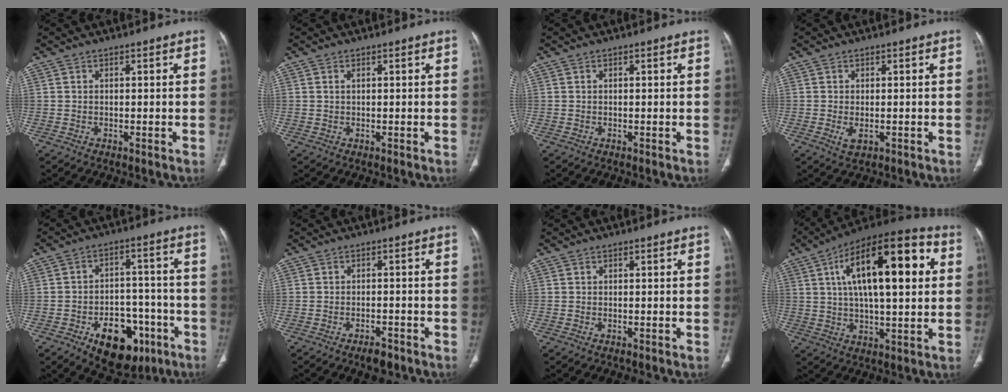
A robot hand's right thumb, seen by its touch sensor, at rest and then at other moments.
{"total": 0.6, "force": [0.3, 0.3, 0.4], "torque": [-0.010, 0.003, 0.007]}
{"total": 0.0}
{"total": 2.2, "force": [-0.6, 1.1, 1.7], "torque": [-0.034, -0.005, -0.008]}
{"total": 15.5, "force": [-7.7, 9.4, 9.6], "torque": [-0.094, 0.045, -0.103]}
{"total": 3.5, "force": [-2.6, 1.4, 1.9], "torque": [-0.029, 0.009, -0.037]}
{"total": 0.0}
{"total": 22.7, "force": [5.6, 8.6, 20.2], "torque": [-0.309, 0.015, 0.079]}